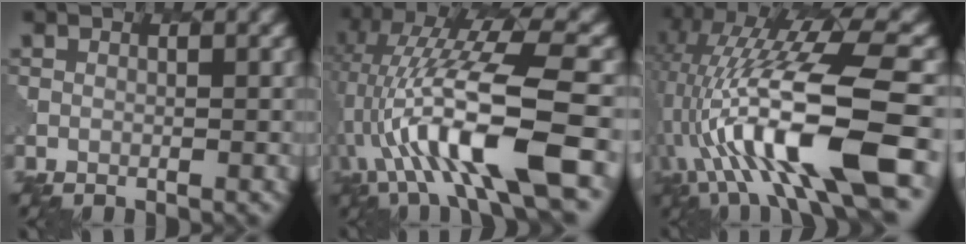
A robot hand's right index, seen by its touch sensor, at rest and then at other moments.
{"total": 12.2, "force": [-2.6, 3.0, 11.6], "torque": [-0.213, 0.015, -0.037]}
{"total": 14.0, "force": [-3.5, 3.7, 13.1], "torque": [-0.234, 0.024, -0.048]}